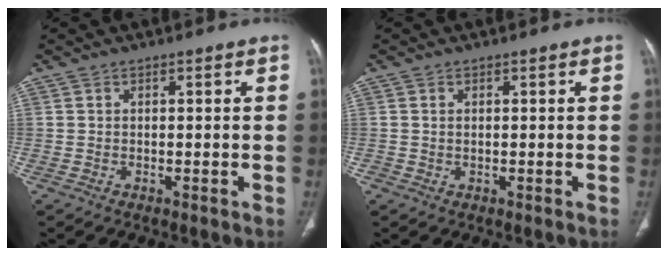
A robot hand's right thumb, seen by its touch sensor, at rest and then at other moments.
{"total": 0.6, "force": [0.2, 0.5, 0.4], "torque": [-0.002, 0.001, 0.005]}